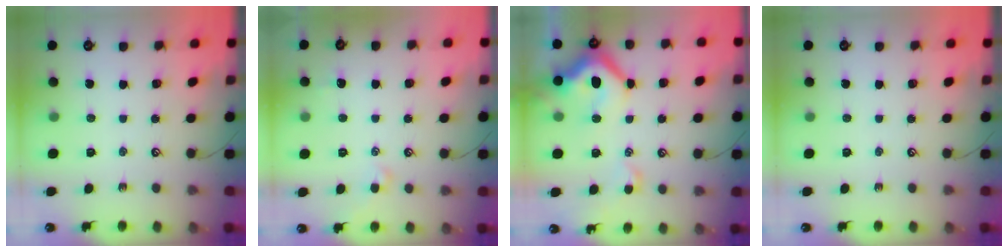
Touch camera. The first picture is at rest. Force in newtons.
{"total": 1.9, "press": 1.8, "slide": 0.6}
{"total": 14.3, "press": 14.2, "slide": 1.9}
{"total": 0.0}